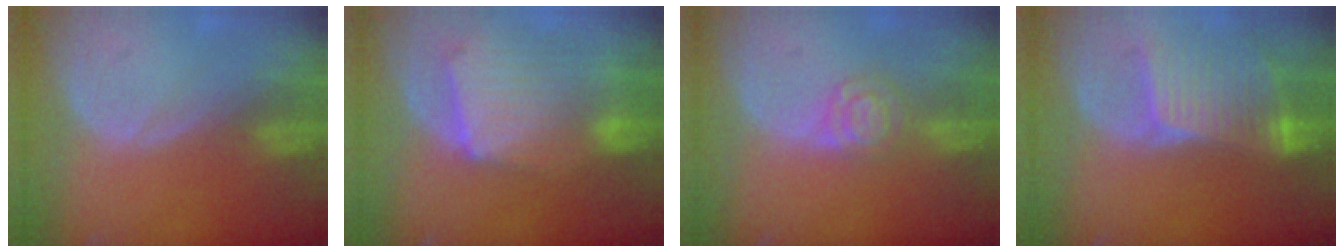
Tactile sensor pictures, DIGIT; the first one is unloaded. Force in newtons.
{"total": 10.7, "press": 9.3, "slide": 5.4}
{"total": 4.6, "press": 4.2, "slide": 1.9}
{"total": 8.8, "press": 7.8, "slide": 4.1}